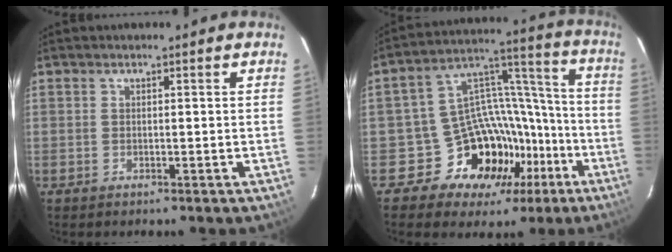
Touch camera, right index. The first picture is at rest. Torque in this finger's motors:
{"motor_torque": [0.37, -0.55, 0.02, -0.14]}